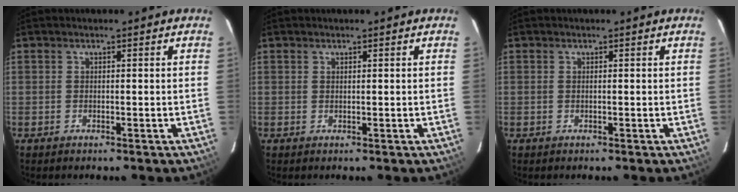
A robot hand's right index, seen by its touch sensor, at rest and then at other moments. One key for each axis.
{"total": 0.0}
{"total": 0.0}